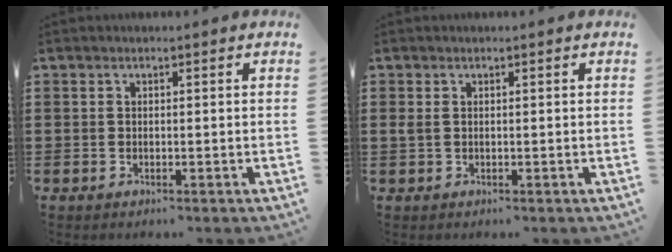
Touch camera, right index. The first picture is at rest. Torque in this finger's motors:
{"motor_torque": [0.17, 0.13, 0.02, 0.04]}